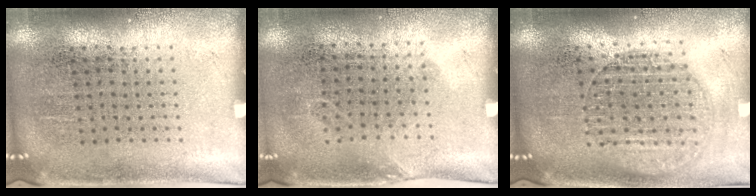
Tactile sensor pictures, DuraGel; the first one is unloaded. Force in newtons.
{"total": 0.9, "press": 0.7, "slide": 0.6}
{"total": 1.8, "press": 1.5, "slide": 0.8}